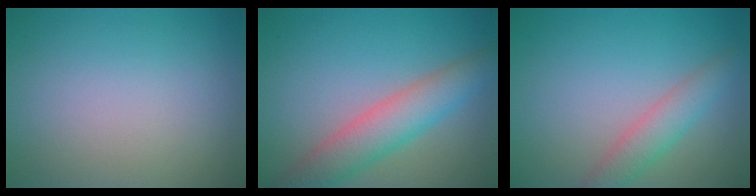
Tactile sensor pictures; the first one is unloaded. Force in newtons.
{"total": 5.2, "press": 5.2, "slide": 0.4}
{"total": 2.9, "press": 2.9, "slide": 0.1}